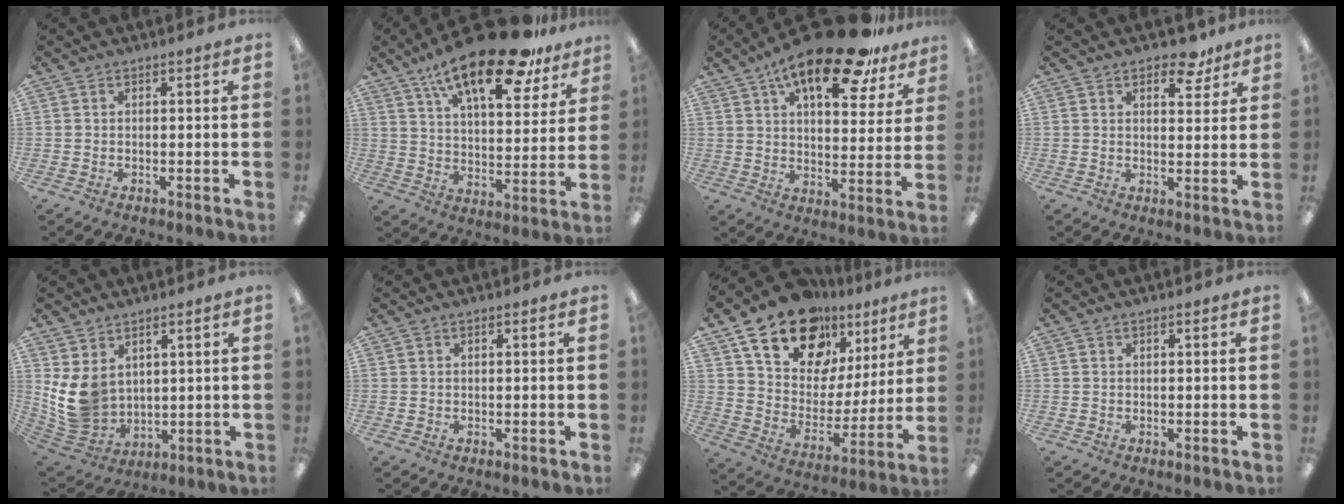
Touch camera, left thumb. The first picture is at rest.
{"total": 21.4, "force": [14.9, 7.3, 13.5], "torque": [-0.213, -0.088, 0.248]}
{"total": 19.4, "force": [13.0, 6.8, 12.7], "torque": [-0.193, -0.071, 0.212]}
{"total": 6.9, "force": [5.0, 3.2, 3.5], "torque": [-0.023, -0.029, 0.081]}
{"total": 10.6, "force": [3.0, 8.5, 5.6], "torque": [-0.140, -0.024, 0.063]}
{"total": 0.0}
{"total": 20.2, "force": [13.9, 11.7, 8.8], "torque": [-0.165, -0.080, 0.254]}
{"total": 0.0}